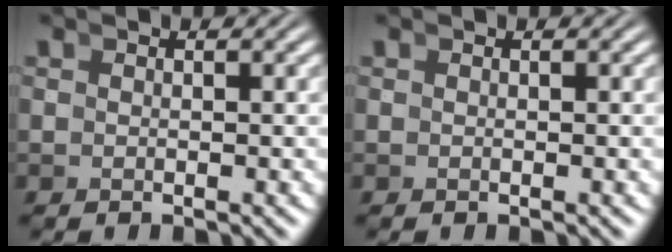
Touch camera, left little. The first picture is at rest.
{"total": 0.0}